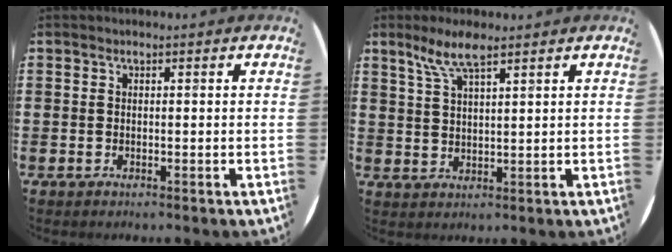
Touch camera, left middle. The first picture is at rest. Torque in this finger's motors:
{"motor_torque": [0.54, -0.40, 0.20, 0.11]}